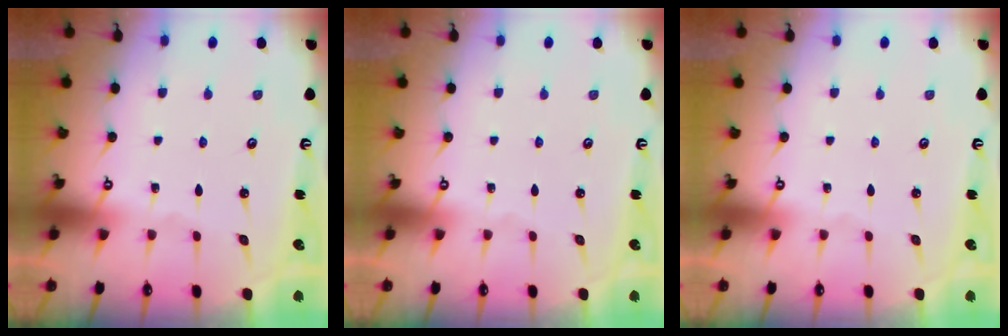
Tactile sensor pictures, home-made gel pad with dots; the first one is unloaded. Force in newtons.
{"total": 0.0}
{"total": 0.0}